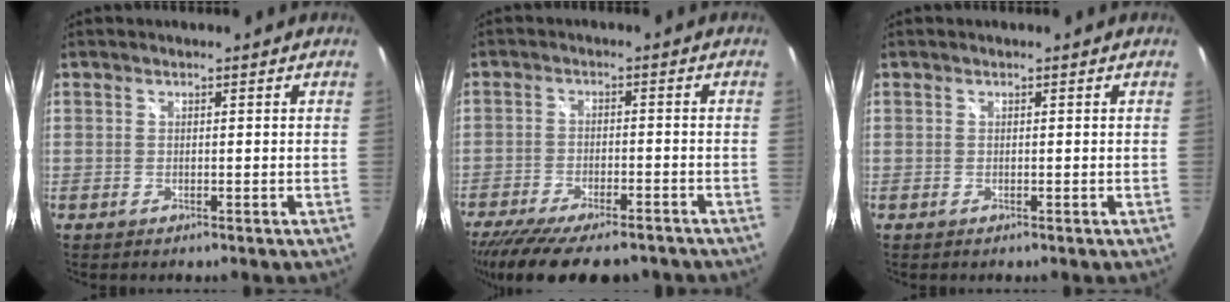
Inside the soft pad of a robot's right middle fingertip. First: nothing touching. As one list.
[{"total": 16.5, "force": [-13.4, 4.6, 8.4], "torque": [-0.174, -0.040, -0.202]}, {"total": 0.0}]